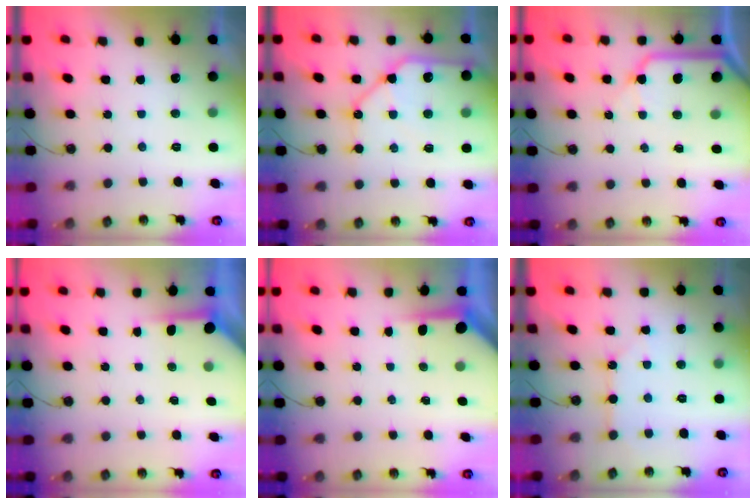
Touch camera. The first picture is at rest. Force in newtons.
{"total": 15.6, "press": 15.5, "slide": 1.9}
{"total": 10.8, "press": 10.7, "slide": 1.3}
{"total": 3.7, "press": 3.7, "slide": 0.3}
{"total": 4.0, "press": 4.0, "slide": 0.4}
{"total": 3.9, "press": 3.8, "slide": 0.4}